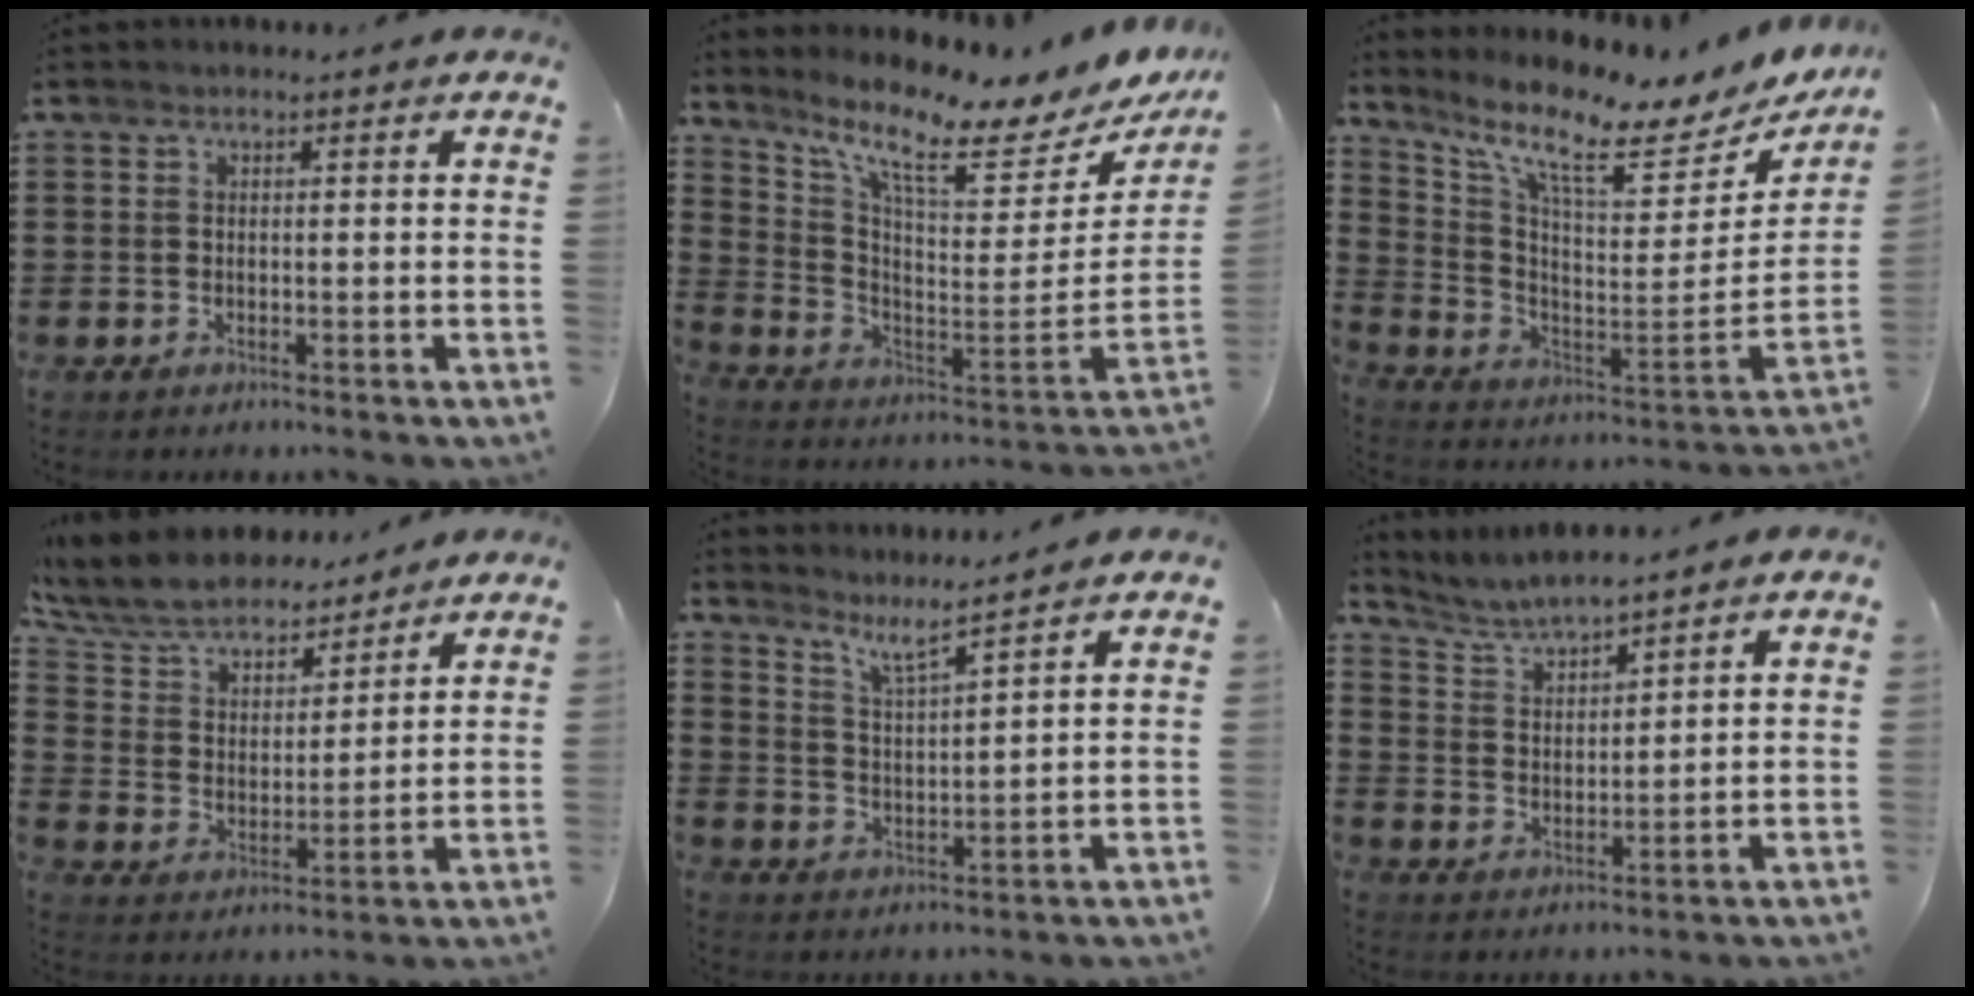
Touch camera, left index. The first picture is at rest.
{"total": 8.4, "force": [6.1, 1.2, 5.7], "torque": [-0.126, -0.059, 0.092]}
{"total": 9.1, "force": [6.7, 1.2, 5.9], "torque": [-0.140, -0.062, 0.105]}
{"total": 7.0, "force": [6.5, 1.7, 1.9], "torque": [-0.071, -0.038, 0.112]}
{"total": 4.8, "force": [4.1, -0.4, 2.5], "torque": [-0.064, -0.023, 0.070]}
{"total": 3.9, "force": [3.8, -0.2, 0.7], "torque": [-0.031, -0.017, 0.065]}